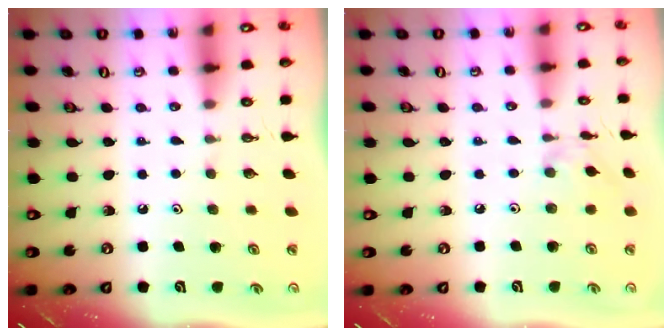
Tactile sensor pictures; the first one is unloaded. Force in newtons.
{"total": 1.4, "press": 1.3, "slide": 0.2}